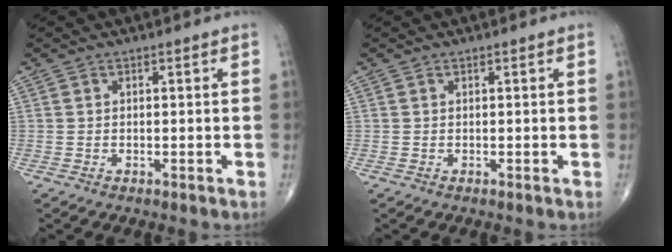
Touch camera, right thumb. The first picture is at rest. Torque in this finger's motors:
{"motor_torque": [-0.24, -0.09, 0.05, 0.57, 0.00]}